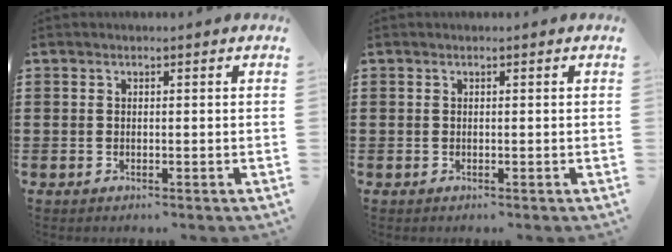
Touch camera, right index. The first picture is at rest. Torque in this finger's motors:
{"motor_torque": [-0.04, 0.53, 0.00, 0.00]}